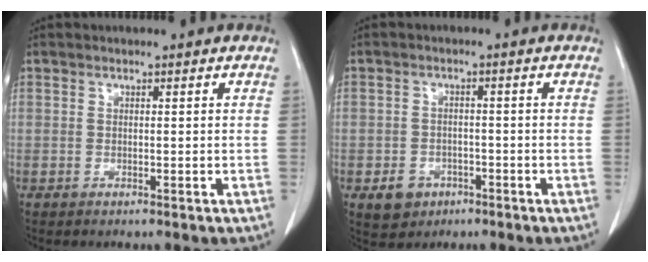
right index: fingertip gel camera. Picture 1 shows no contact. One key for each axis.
{"total": 4.2, "fx": -2.1, "fy": 3.4, "fz": 1.2, "tx": -0.016, "ty": 0.008, "tz": -0.025}